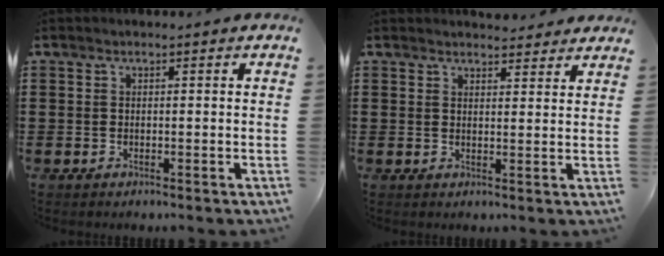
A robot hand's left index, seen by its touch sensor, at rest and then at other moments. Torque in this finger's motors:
{"motor_torque": [0.82, 0.83, 0.09, 0.00]}